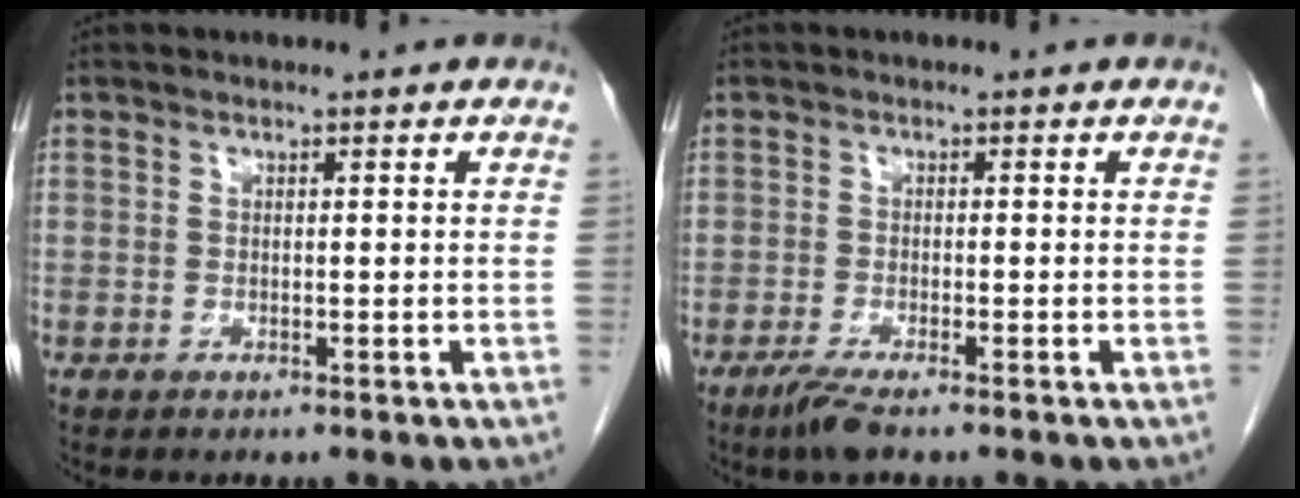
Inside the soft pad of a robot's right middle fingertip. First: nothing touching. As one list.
[{"total": 3.1, "force": [-2.2, 0.1, 2.1], "torque": [-0.049, -0.009, -0.046]}]